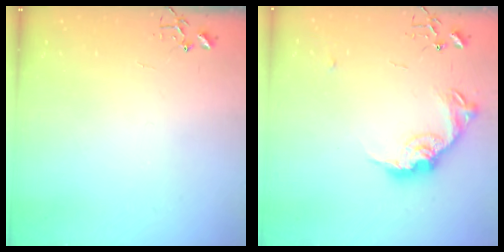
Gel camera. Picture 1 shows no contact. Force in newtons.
{"total": 15.6, "press": 15.6, "slide": 0.7}